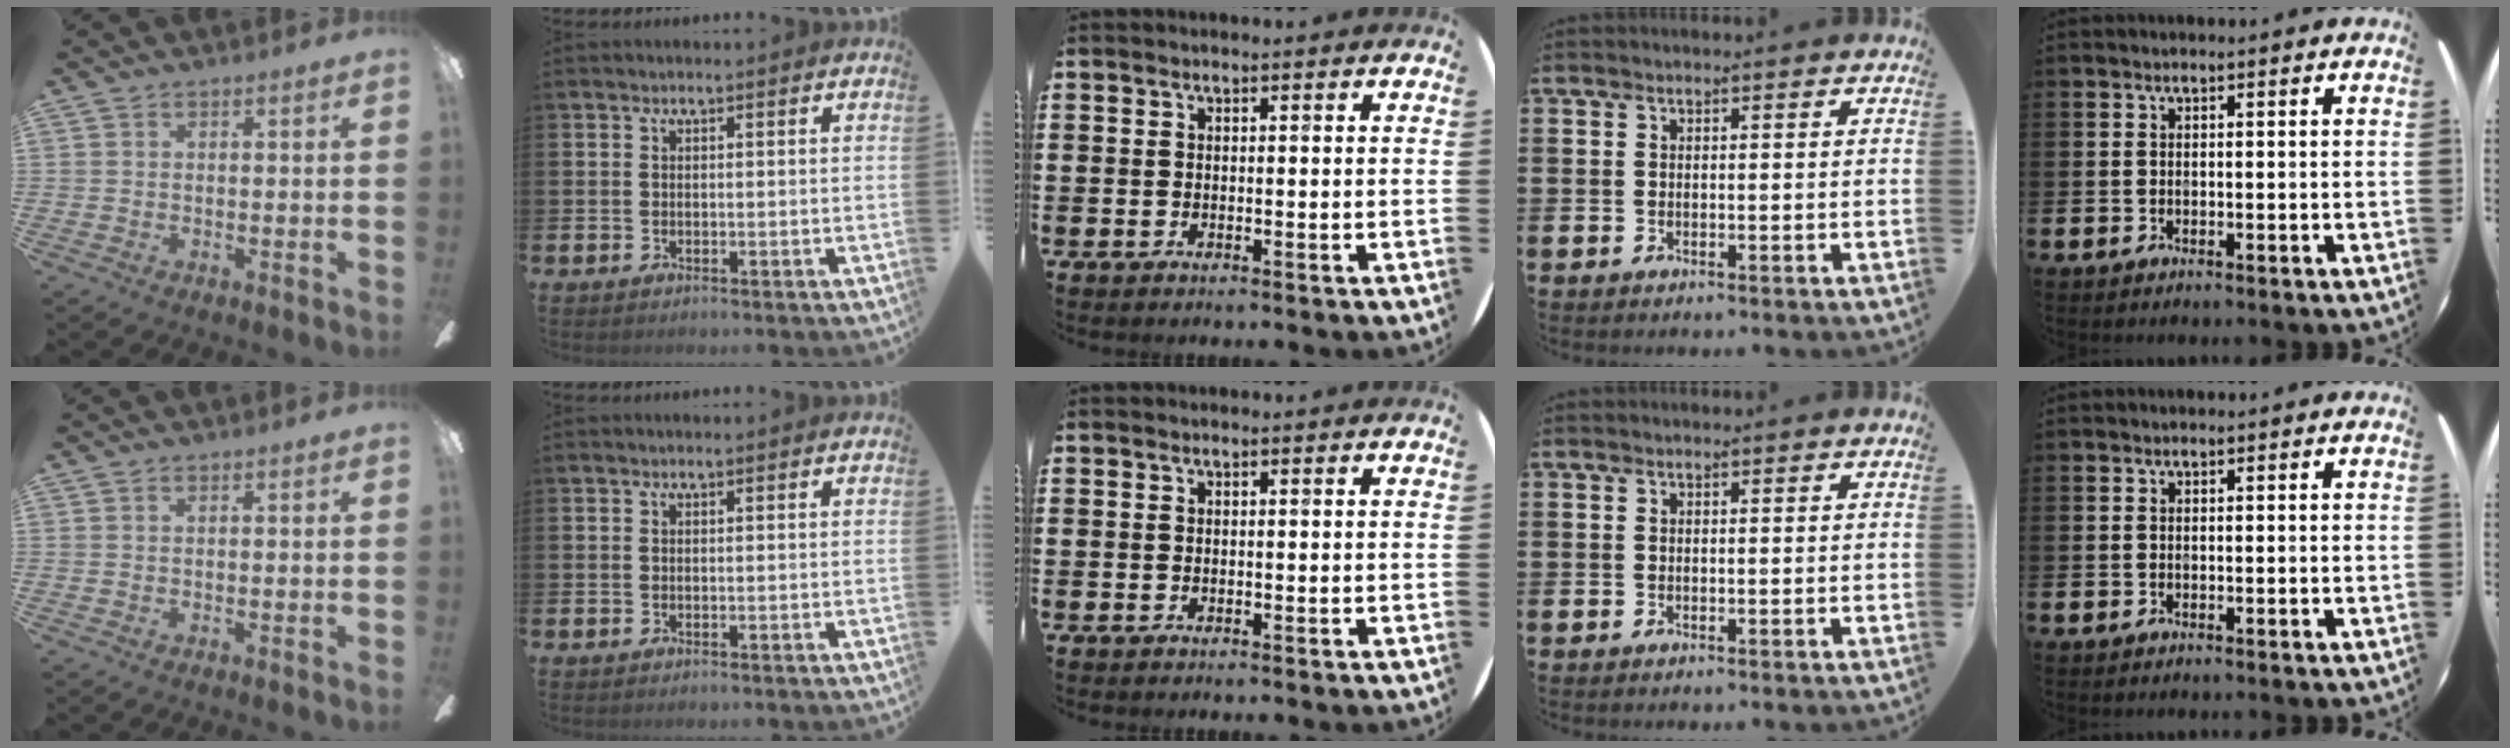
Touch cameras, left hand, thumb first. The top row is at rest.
{}